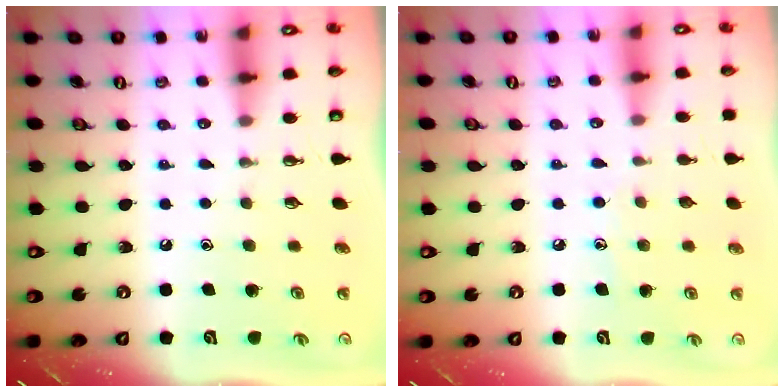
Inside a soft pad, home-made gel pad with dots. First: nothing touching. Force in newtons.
{"total": 5.4, "press": 5.4, "slide": 0.5}